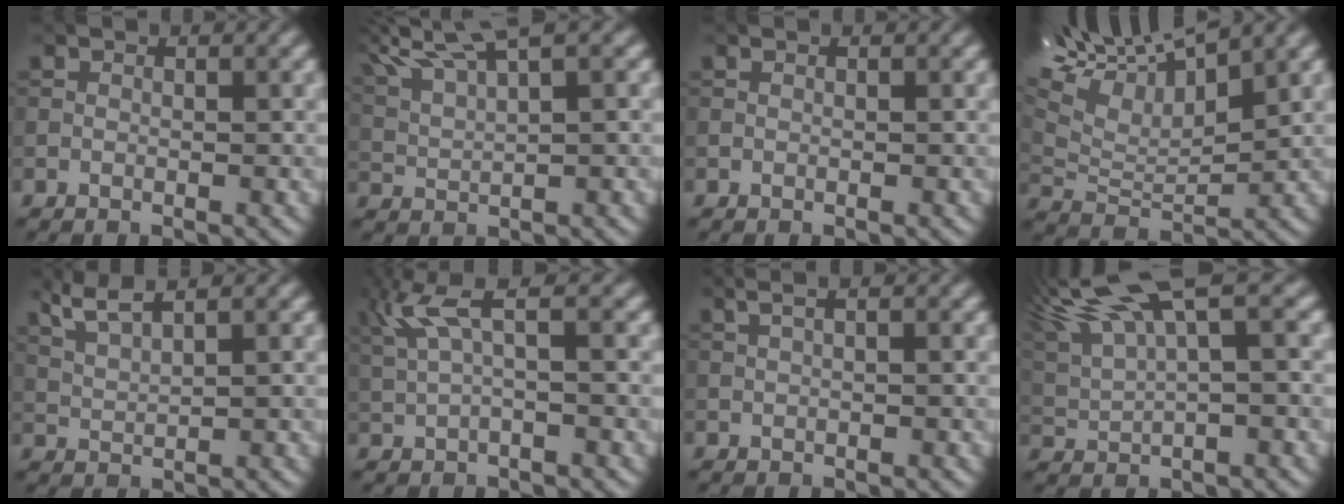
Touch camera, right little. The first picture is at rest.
{"total": 5.4, "force": [3.9, 1.0, 3.7], "torque": [-0.082, 0.015, 0.073]}
{"total": 0.0}
{"total": 10.6, "force": [7.5, 3.6, 6.5], "torque": [-0.141, 0.021, 0.130]}
{"total": 3.3, "force": [2.4, 0.6, 2.2], "torque": [-0.046, 0.008, 0.053]}
{"total": 3.8, "force": [1.5, 0.7, 3.4], "torque": [-0.080, 0.011, 0.034]}
{"total": 3.1, "force": [1.5, 1.4, 2.3], "torque": [-0.024, 0.020, 0.001]}
{"total": 8.5, "force": [5.4, 2.0, 6.3], "torque": [-0.130, 0.027, 0.099]}